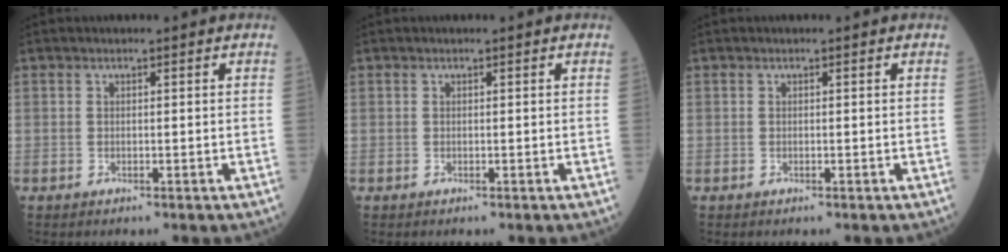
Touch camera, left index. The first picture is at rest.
{"total": 0.0}
{"total": 0.0}